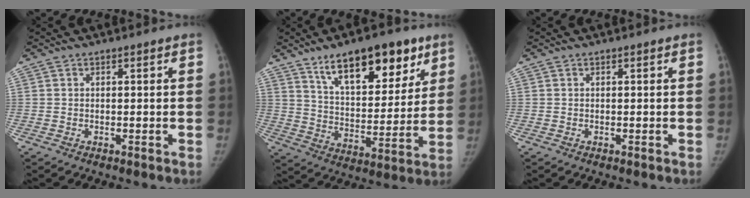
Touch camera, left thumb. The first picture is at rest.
{"total": 19.5, "force": [11.7, 8.8, 12.9], "torque": [-0.144, -0.049, 0.191]}
{"total": 0.0}